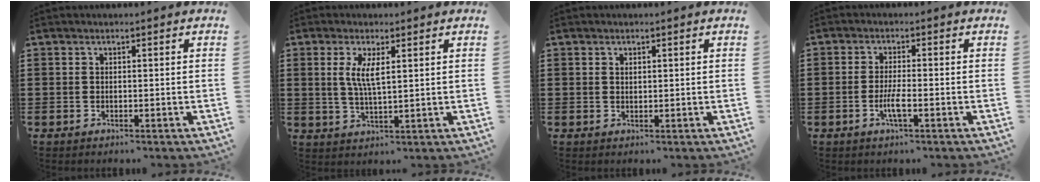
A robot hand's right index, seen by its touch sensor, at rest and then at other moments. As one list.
[{"total": 4.5, "force": [1.2, 1.1, 4.2], "torque": [-0.088, 0.002, 0.019]}, {"total": 0.7, "force": [0.4, 0.5, 0.3], "torque": [-0.008, 0.003, 0.008]}, {"total": 3.4, "force": [-1.2, 0.5, 3.1], "torque": [-0.066, -0.006, -0.025]}]